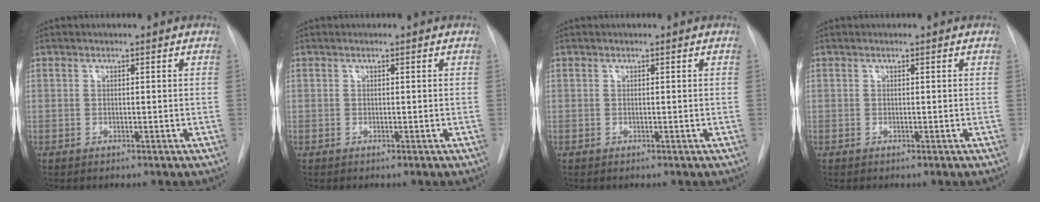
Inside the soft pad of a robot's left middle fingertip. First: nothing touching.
{"total": 0.0}
{"total": 0.0}
{"total": 0.0}